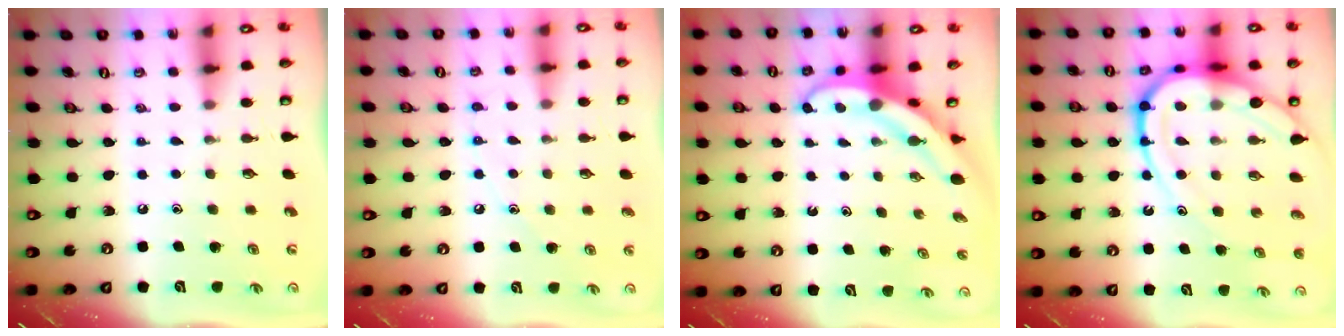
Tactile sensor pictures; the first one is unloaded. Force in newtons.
{"total": 6.8, "press": 6.8, "slide": 0.6}
{"total": 5.4, "press": 5.4, "slide": 0.8}
{"total": 18.4, "press": 18.4, "slide": 1.8}